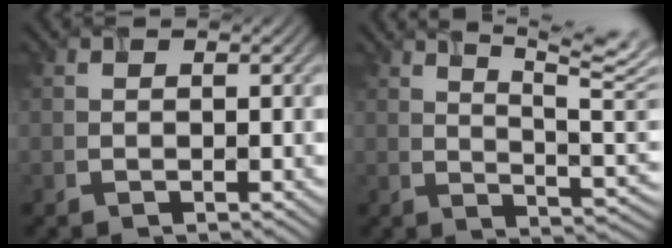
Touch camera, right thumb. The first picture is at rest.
{"total": 12.5, "force": [7.3, 3.3, 9.5], "torque": [-0.150, 0.016, 0.101]}